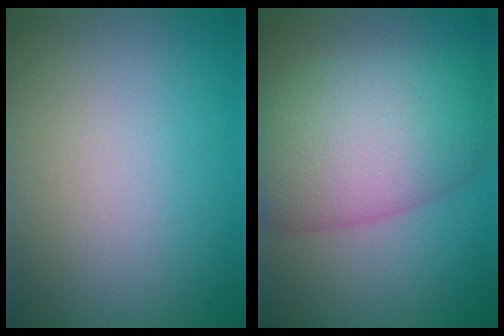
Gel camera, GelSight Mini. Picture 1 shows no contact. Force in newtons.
{"total": 10.1, "press": 10.1, "slide": 0.5}